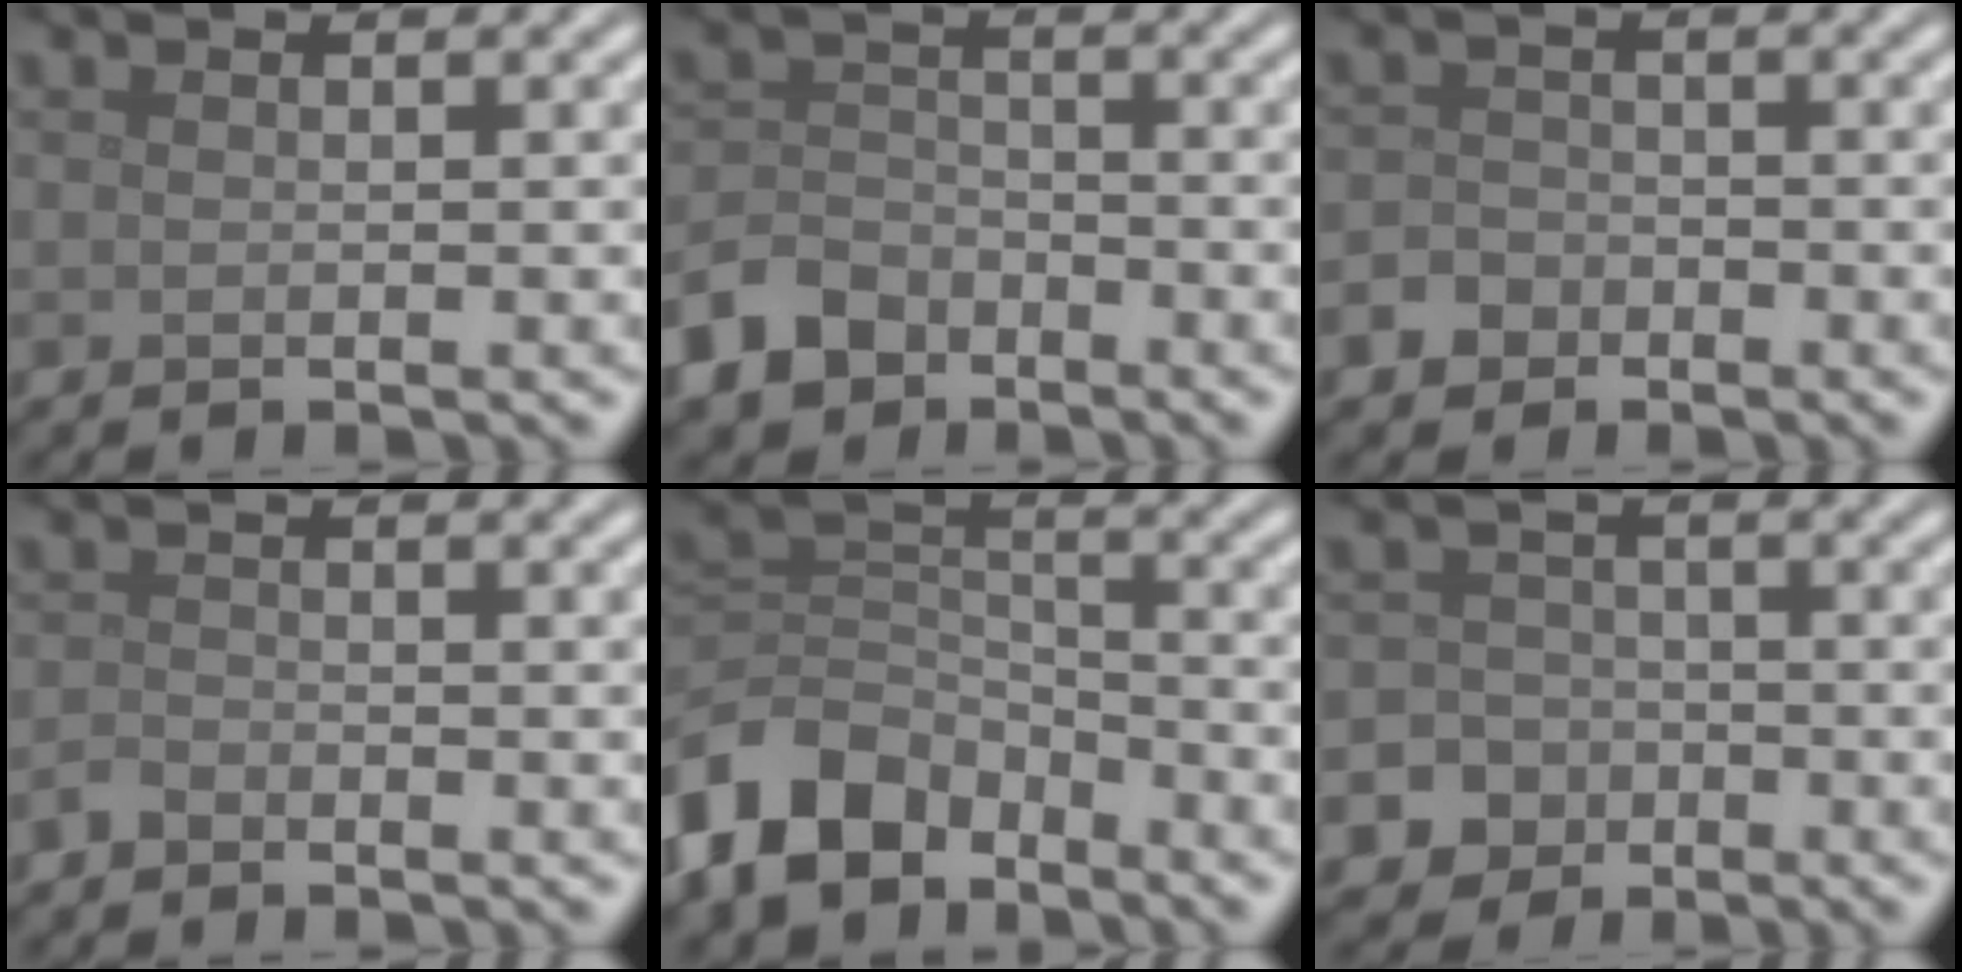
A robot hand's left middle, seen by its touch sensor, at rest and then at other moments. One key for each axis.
{"total": 4.4, "fx": -3.0, "fy": 2.8, "fz": 1.4, "tx": -0.032, "ty": 0.001, "tz": -0.066}
{"total": 2.1, "fx": -1.2, "fy": 1.6, "fz": 0.4, "tx": 0.002, "ty": 0.005, "tz": -0.028}
{"total": 1.0, "fx": -0.9, "fy": 0.4, "fz": 0.3, "tx": -0.005, "ty": 0.001, "tz": -0.021}
{"total": 7.9, "fx": -5.3, "fy": 4.8, "fz": 3.3, "tx": -0.068, "ty": -0.003, "tz": -0.120}
{"total": 5.5, "fx": -3.0, "fy": 4.6, "fz": 0.7, "tx": 0.009, "ty": -0.012, "tz": -0.067}